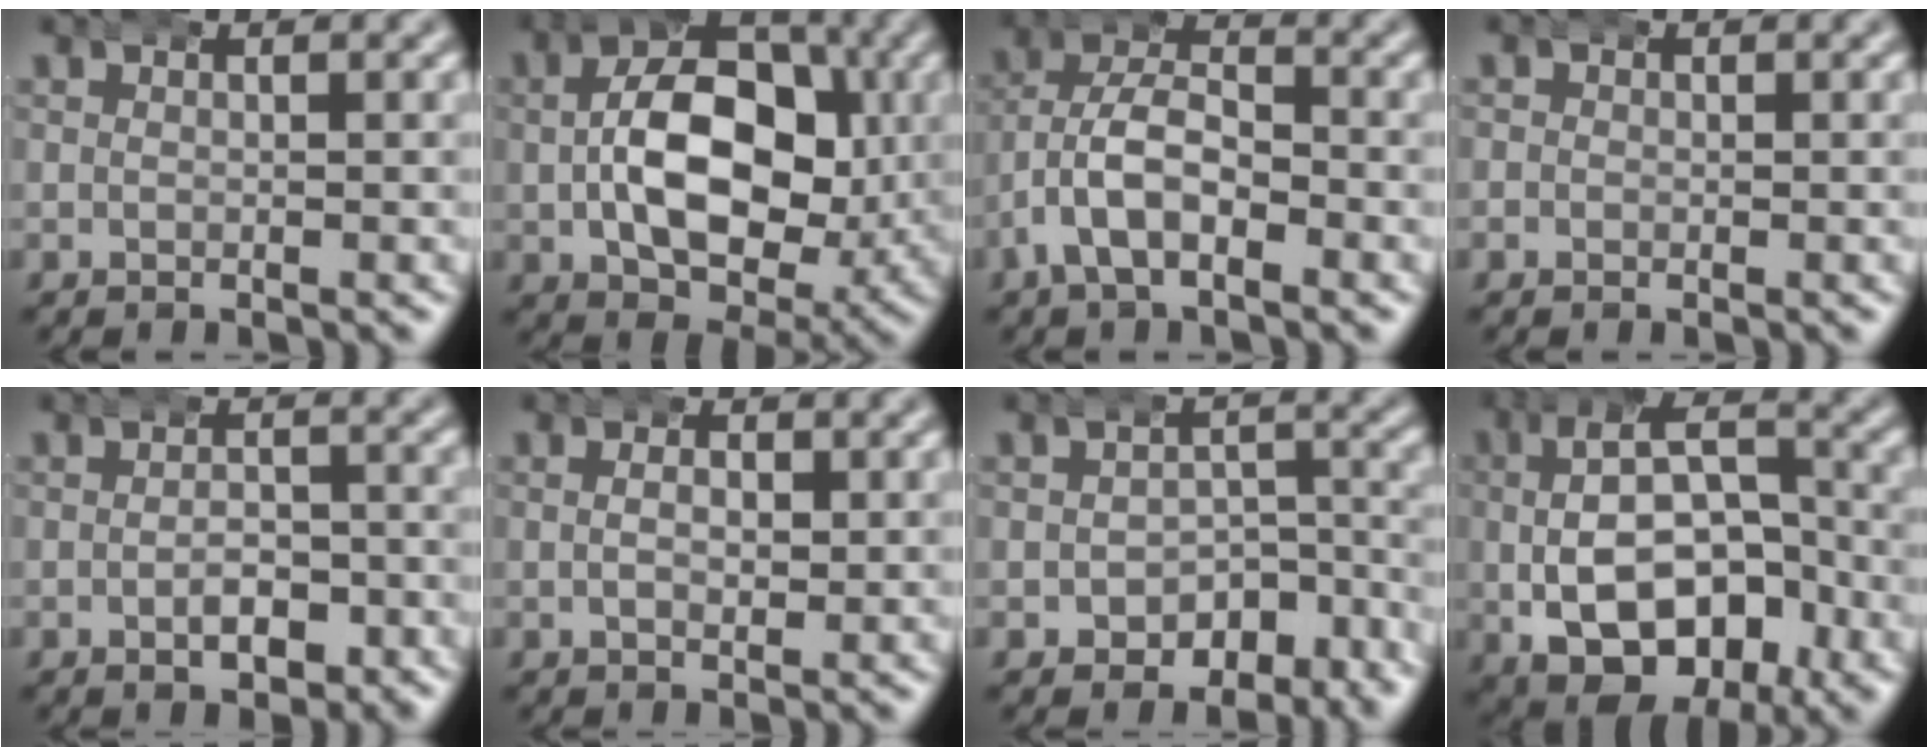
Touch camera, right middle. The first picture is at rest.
{"total": 11.7, "force": [0.5, 7.8, 8.8], "torque": [-0.126, -0.011, 0.009]}
{"total": 4.2, "force": [-0.3, 3.0, 2.9], "torque": [-0.049, -0.007, -0.013]}
{"total": 0.5, "force": [-0.2, 0.5, 0.0], "torque": [-0.004, -0.002, -0.005]}
{"total": 3.5, "force": [-1.7, 2.1, 2.3], "torque": [-0.022, -0.001, -0.032]}
{"total": 2.5, "force": [0.3, 1.3, 2.2], "torque": [-0.017, 0.008, -0.002]}
{"total": 4.9, "force": [-3.4, 3.1, 1.8], "torque": [-0.017, -0.008, -0.049]}
{"total": 12.2, "force": [-1.2, 8.3, 8.9], "torque": [-0.147, -0.024, -0.011]}